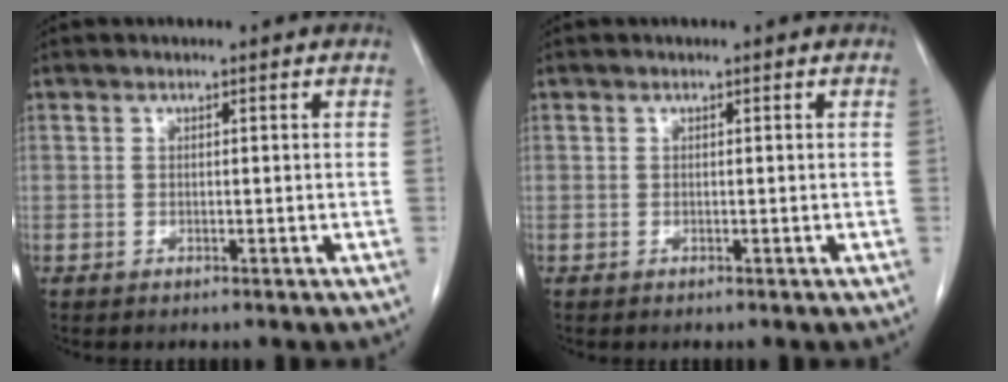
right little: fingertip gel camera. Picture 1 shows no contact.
{"total": 0.0}